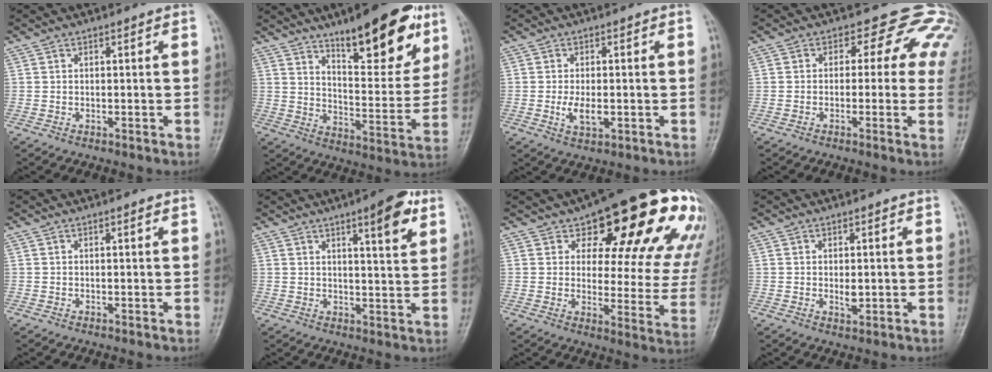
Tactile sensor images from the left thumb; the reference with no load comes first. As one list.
[{"total": 18.6, "force": [11.8, 5.9, 13.2], "torque": [-0.145, -0.065, 0.184]}, {"total": 4.3, "force": [-0.7, 2.2, 3.6], "torque": [-0.067, -0.006, -0.013]}, {"total": 10.4, "force": [4.6, 7.2, 6.0], "torque": [-0.017, -0.001, 0.026]}, {"total": 0.8, "force": [0.4, 0.2, 0.6], "torque": [-0.010, 0.000, 0.004]}, {"total": 8.4, "force": [4.5, 2.0, 6.7], "torque": [-0.084, -0.022, 0.060]}, {"total": 24.9, "force": [13.1, 10.7, 18.3], "torque": [-0.195, -0.031, 0.168]}, {"total": 2.3, "force": [0.1, 1.4, 1.8], "torque": [-0.022, -0.006, 0.003]}]